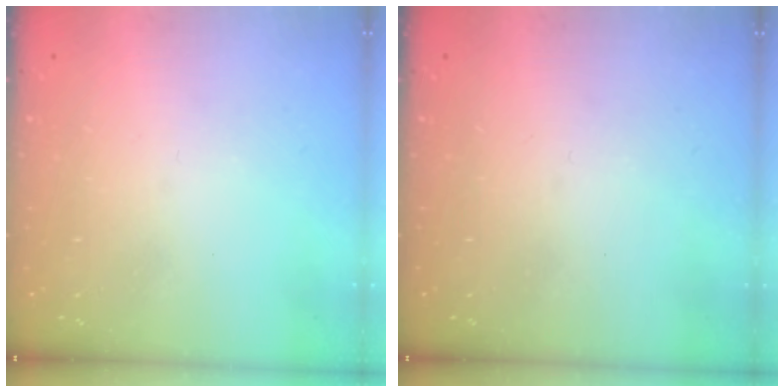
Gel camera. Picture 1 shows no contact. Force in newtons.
{"total": 0.0}